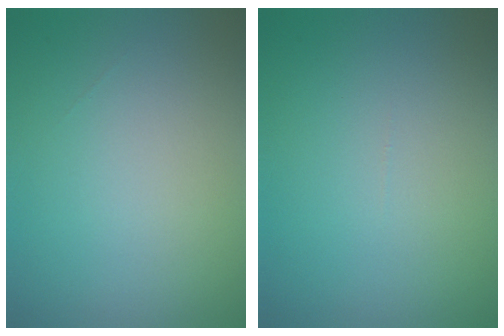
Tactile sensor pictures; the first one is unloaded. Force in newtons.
{"total": 0.0}